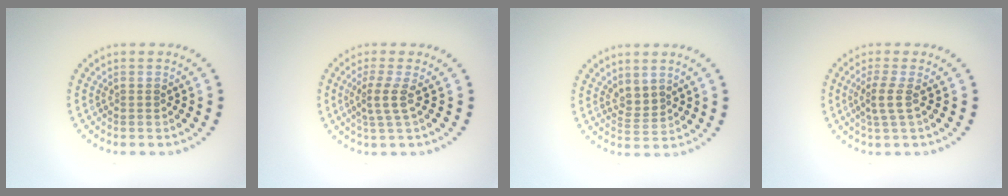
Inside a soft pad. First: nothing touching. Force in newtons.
{"total": 2.1, "press": 1.6, "slide": 1.4}
{"total": 1.7, "press": 1.3, "slide": 1.1}
{"total": 2.0, "press": 1.5, "slide": 1.2}